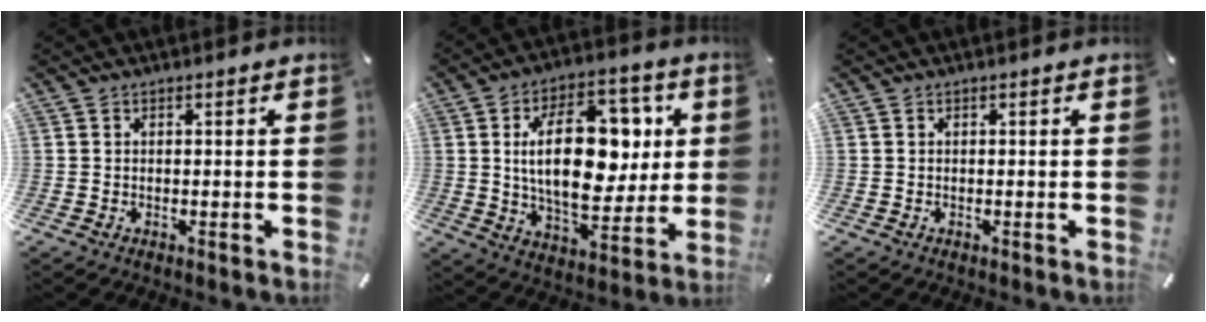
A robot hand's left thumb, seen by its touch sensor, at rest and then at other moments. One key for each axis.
{"total": 21.5, "fx": 3.4, "fy": 12.8, "fz": 17.0, "tx": -0.284, "ty": -0.001, "tz": 0.052}
{"total": 0.0}